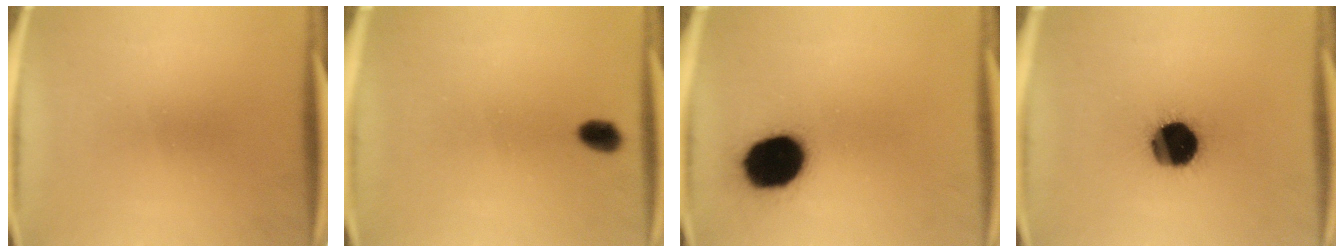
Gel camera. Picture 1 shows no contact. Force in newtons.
{"total": 3.5}
{"total": 17.4}
{"total": 17.6}